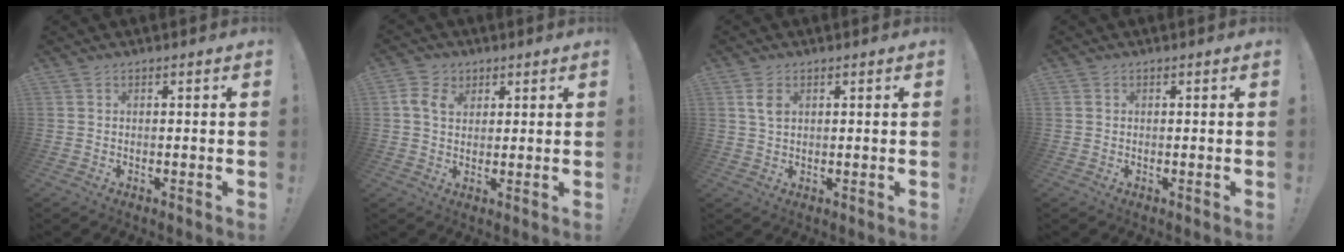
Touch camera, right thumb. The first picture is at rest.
{"total": 7.0, "force": [2.5, 5.2, 3.9], "torque": [-0.074, 0.007, 0.051]}
{"total": 4.0, "force": [1.6, 2.3, 2.8], "torque": [-0.044, -0.002, 0.028]}
{"total": 0.5, "force": [0.2, 0.5, 0.0], "torque": [-0.002, 0.003, 0.005]}